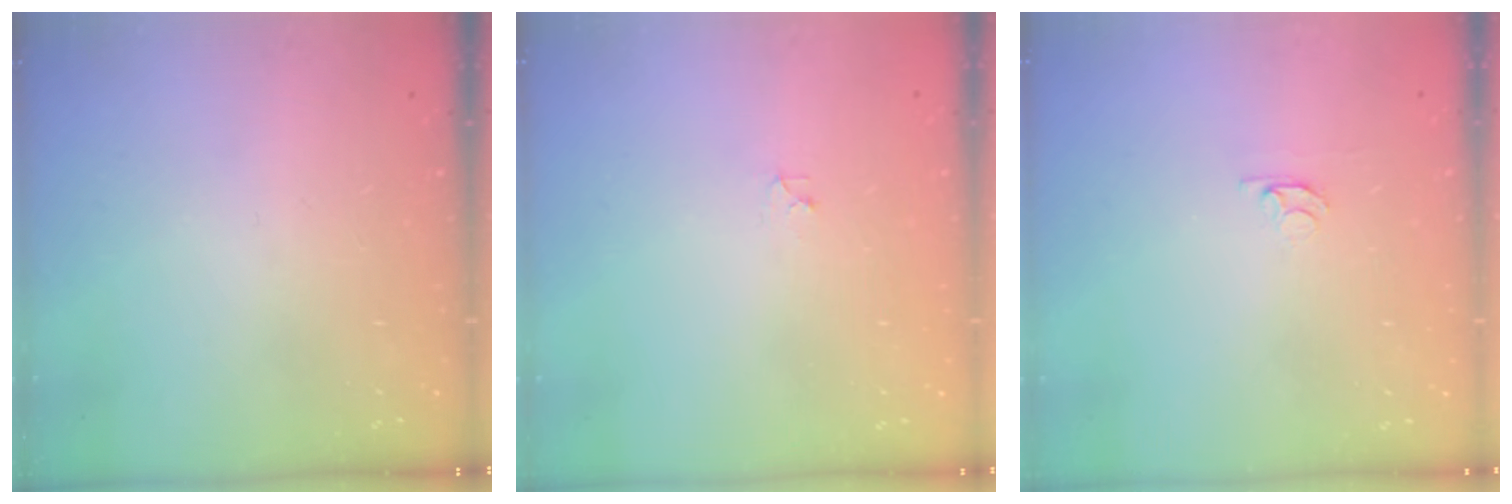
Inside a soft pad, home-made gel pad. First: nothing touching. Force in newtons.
{"total": 2.8, "press": 2.7, "slide": 0.4}
{"total": 2.1, "press": 2.1, "slide": 0.2}